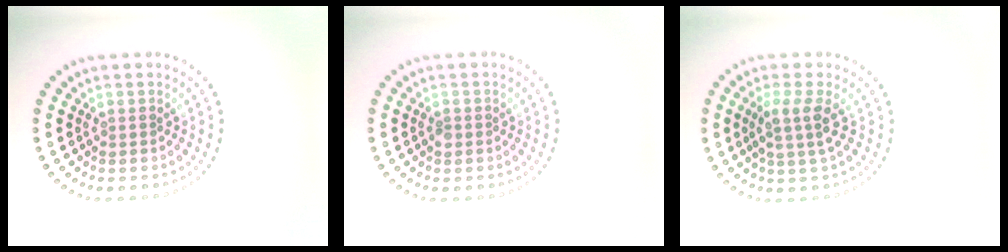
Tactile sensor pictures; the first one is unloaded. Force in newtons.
{"total": 0.7, "press": 0.6, "slide": 0.2}
{"total": 2.6, "press": 2.0, "slide": 1.6}